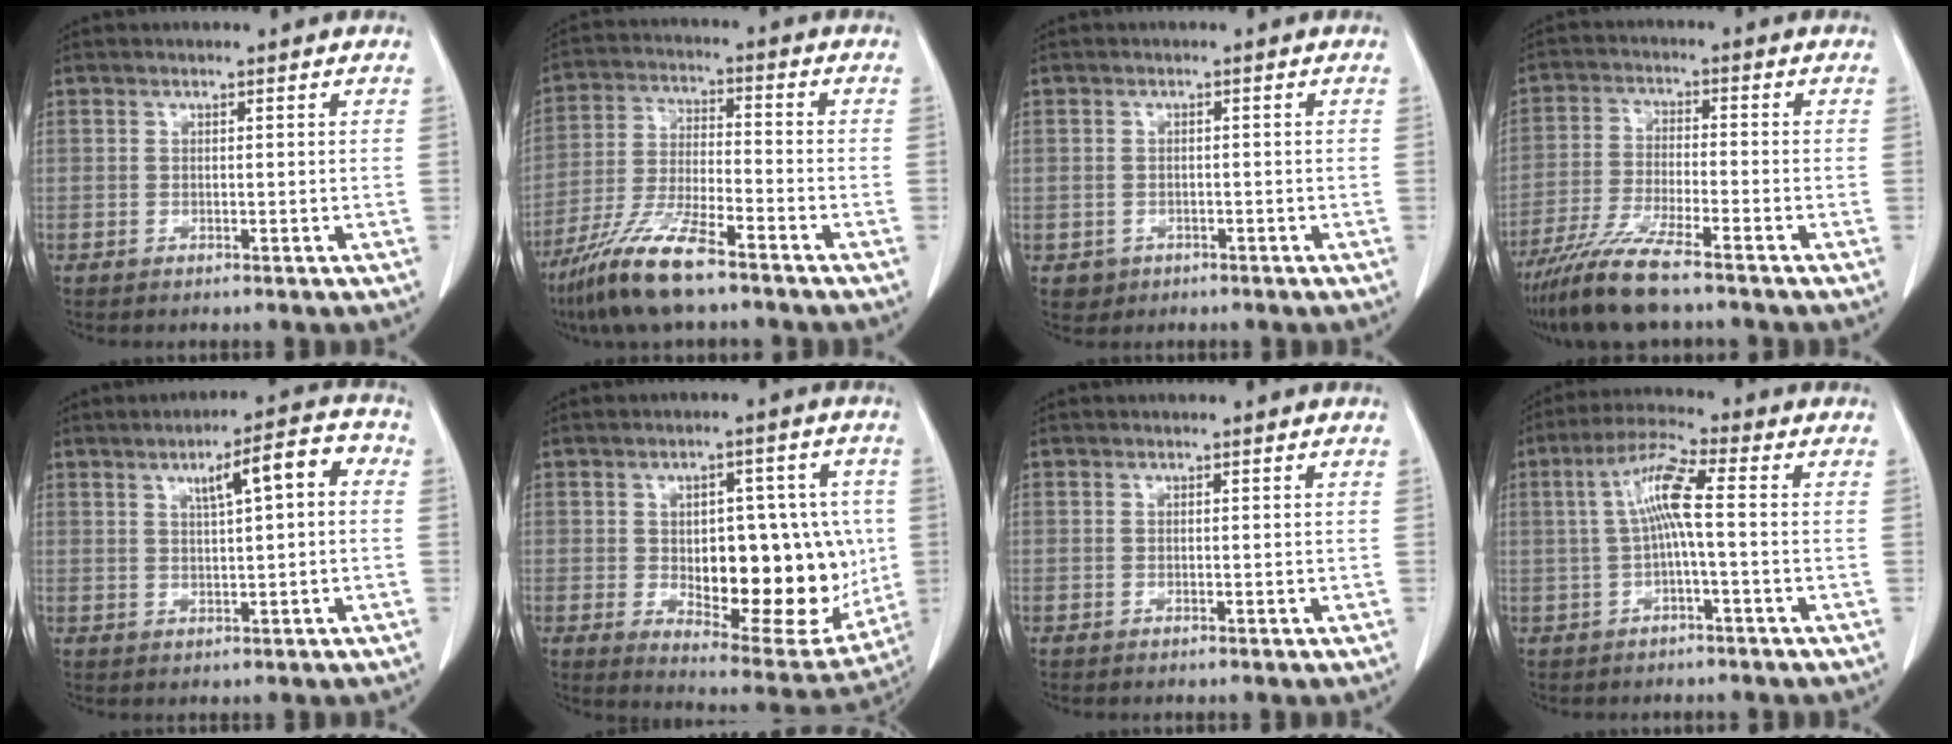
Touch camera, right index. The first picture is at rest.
{"total": 11.5, "force": [-8.1, 1.5, 7.9], "torque": [-0.166, -0.025, -0.155]}
{"total": 2.4, "force": [-0.8, 2.2, 0.1], "torque": [0.006, 0.010, -0.005]}
{"total": 9.1, "force": [-7.3, 0.2, 5.5], "torque": [-0.109, -0.026, -0.135]}
{"total": 7.2, "force": [1.8, 1.4, 6.8], "torque": [-0.099, 0.023, 0.023]}
{"total": 19.2, "force": [-1.0, 8.6, 17.1], "torque": [-0.233, 0.004, 0.012]}
{"total": 0.0}
{"total": 7.1, "force": [0.5, 0.5, 7.1], "torque": [-0.139, 0.019, 0.006]}